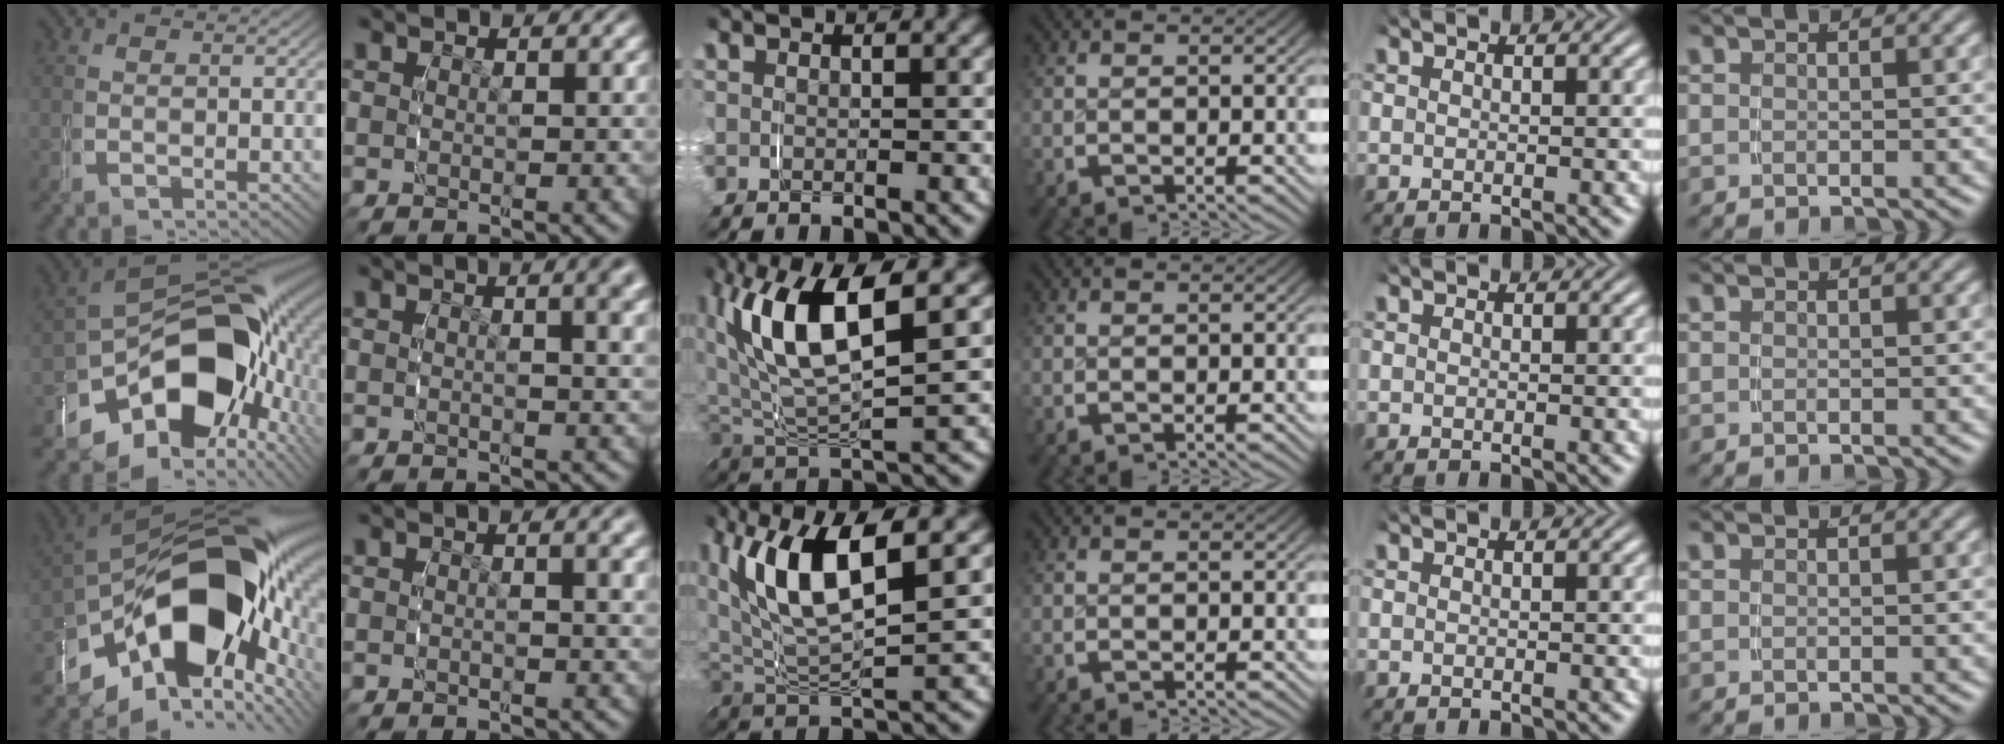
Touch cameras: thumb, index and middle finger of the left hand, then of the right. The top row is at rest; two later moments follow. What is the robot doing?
{"motion": "grasp_and_lifting", "object": "keyboard"}